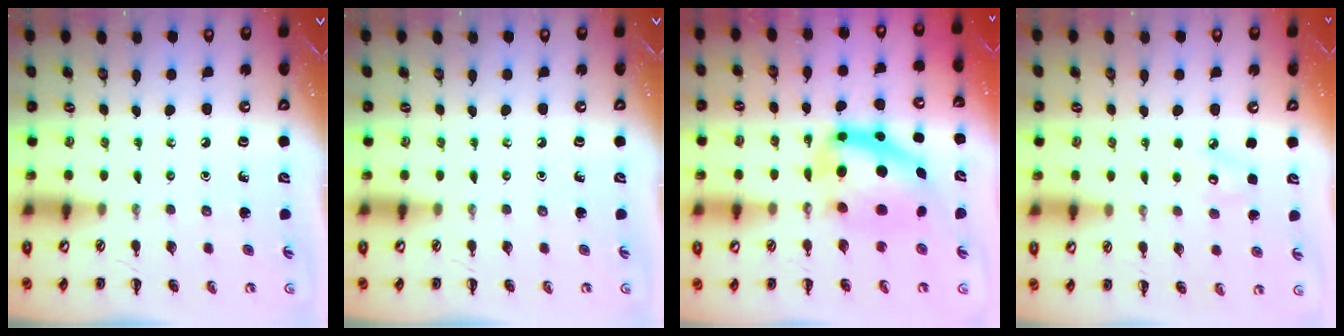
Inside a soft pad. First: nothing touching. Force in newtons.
{"total": 0.0}
{"total": 11.1, "press": 10.8, "slide": 2.7}
{"total": 4.7, "press": 4.5, "slide": 1.3}